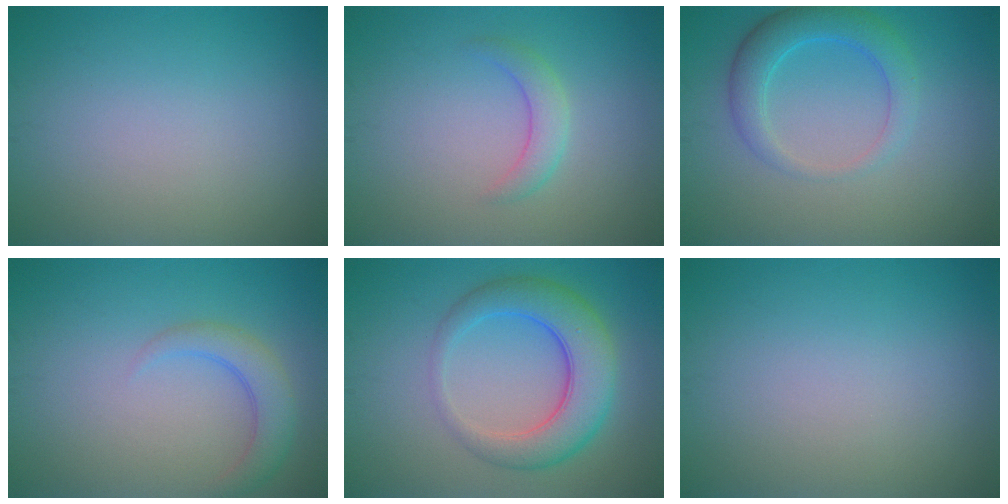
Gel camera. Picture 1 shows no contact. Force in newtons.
{"total": 2.0, "press": 2.0, "slide": 0.0}
{"total": 3.8, "press": 3.7, "slide": 0.2}
{"total": 2.8, "press": 2.8, "slide": 0.3}
{"total": 6.3, "press": 6.3, "slide": 0.3}
{"total": 0.0}